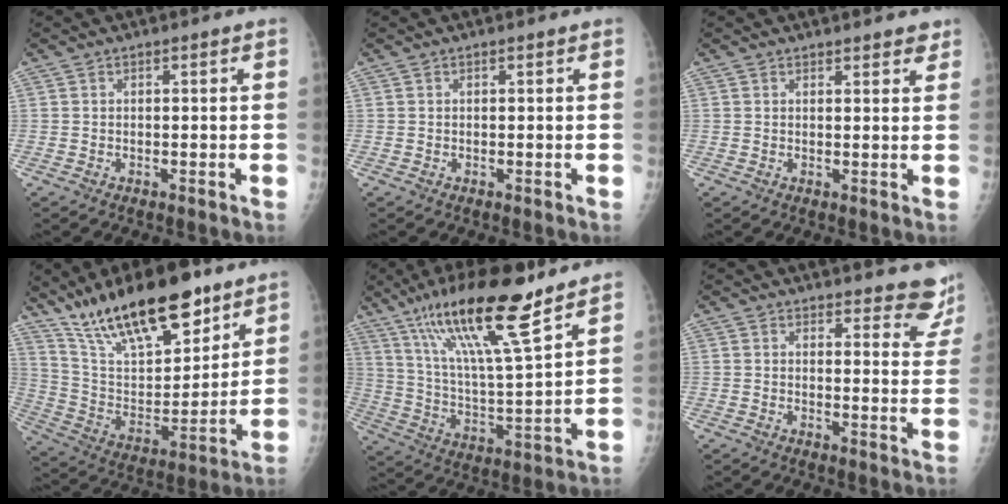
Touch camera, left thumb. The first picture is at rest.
{"total": 0.0}
{"total": 3.0, "force": [2.6, 1.1, 1.1], "torque": [0.010, -0.010, 0.028]}
{"total": 23.9, "force": [16.8, 8.7, 14.6], "torque": [-0.210, -0.059, 0.296]}
{"total": 21.0, "force": [14.1, 3.5, 15.2], "torque": [-0.260, -0.055, 0.253]}
{"total": 9.7, "force": [9.2, 2.7, 1.5], "torque": [0.027, -0.071, 0.081]}